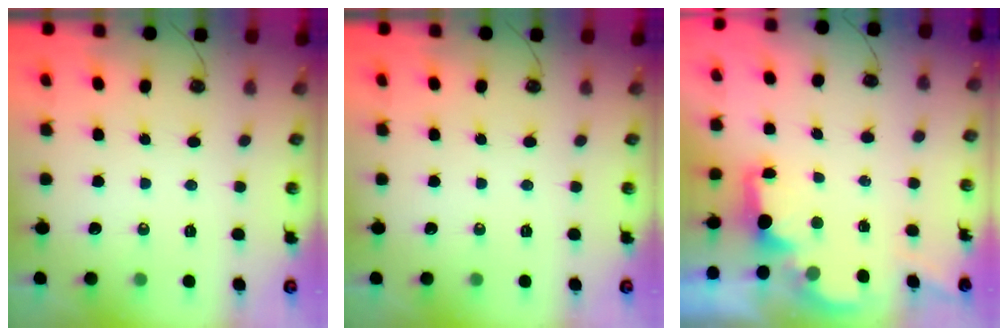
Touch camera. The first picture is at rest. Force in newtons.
{"total": 0.0}
{"total": 2.0, "press": 1.8, "slide": 0.8}